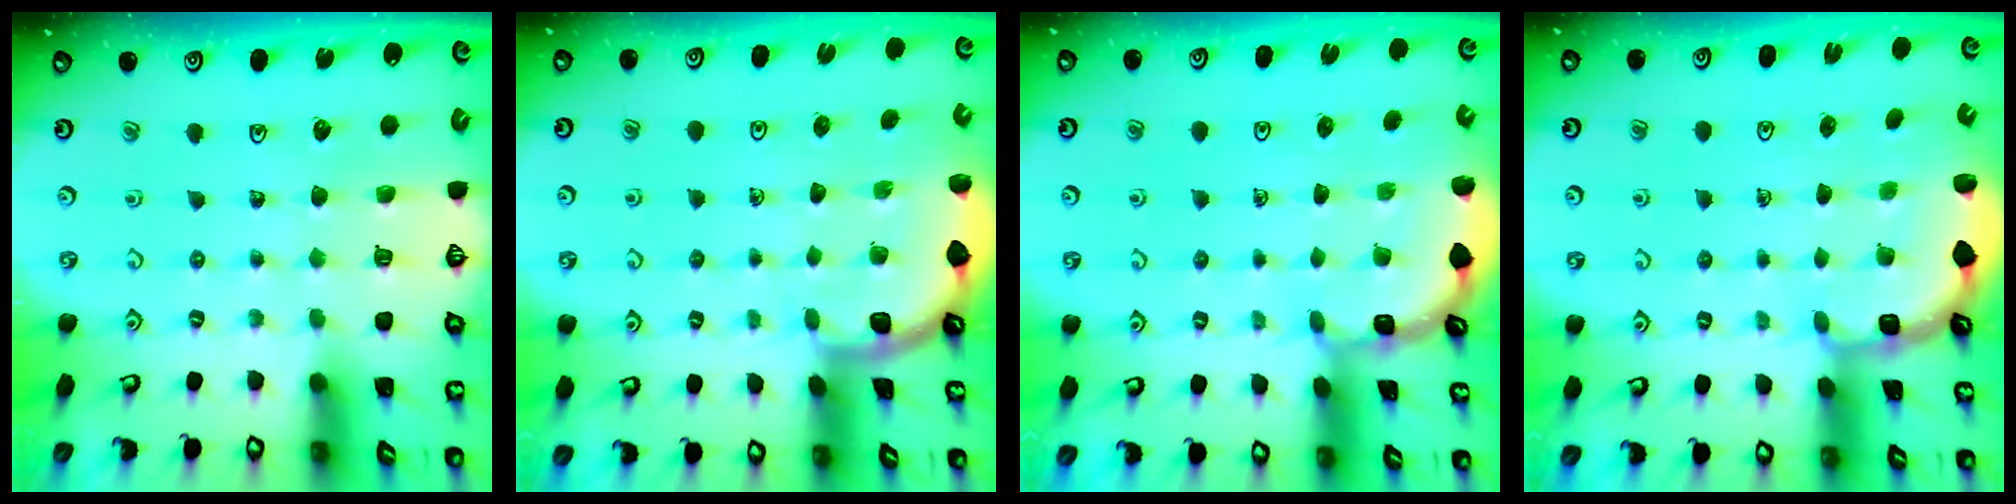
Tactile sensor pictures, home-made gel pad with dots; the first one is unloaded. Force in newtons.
{"total": 1.7, "press": 1.6, "slide": 0.1}
{"total": 1.9, "press": 1.9, "slide": 0.2}
{"total": 2.7, "press": 2.1, "slide": 1.7}